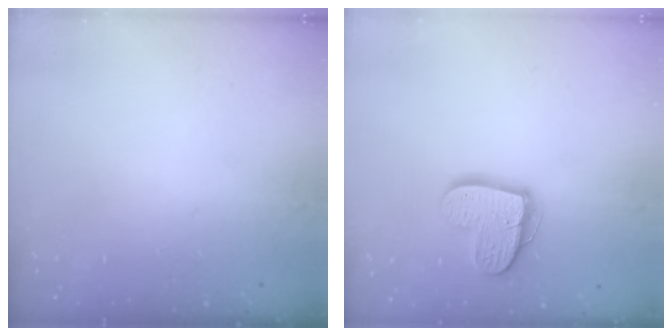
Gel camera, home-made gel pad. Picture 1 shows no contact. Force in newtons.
{"total": 13.9, "press": 13.9, "slide": 0.8}